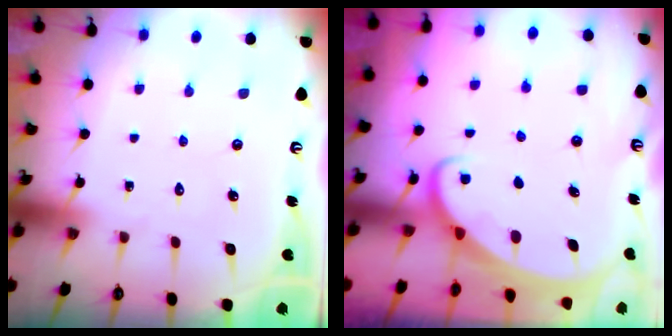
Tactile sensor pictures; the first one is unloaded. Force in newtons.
{"total": 1.7, "press": 1.7, "slide": 0.2}